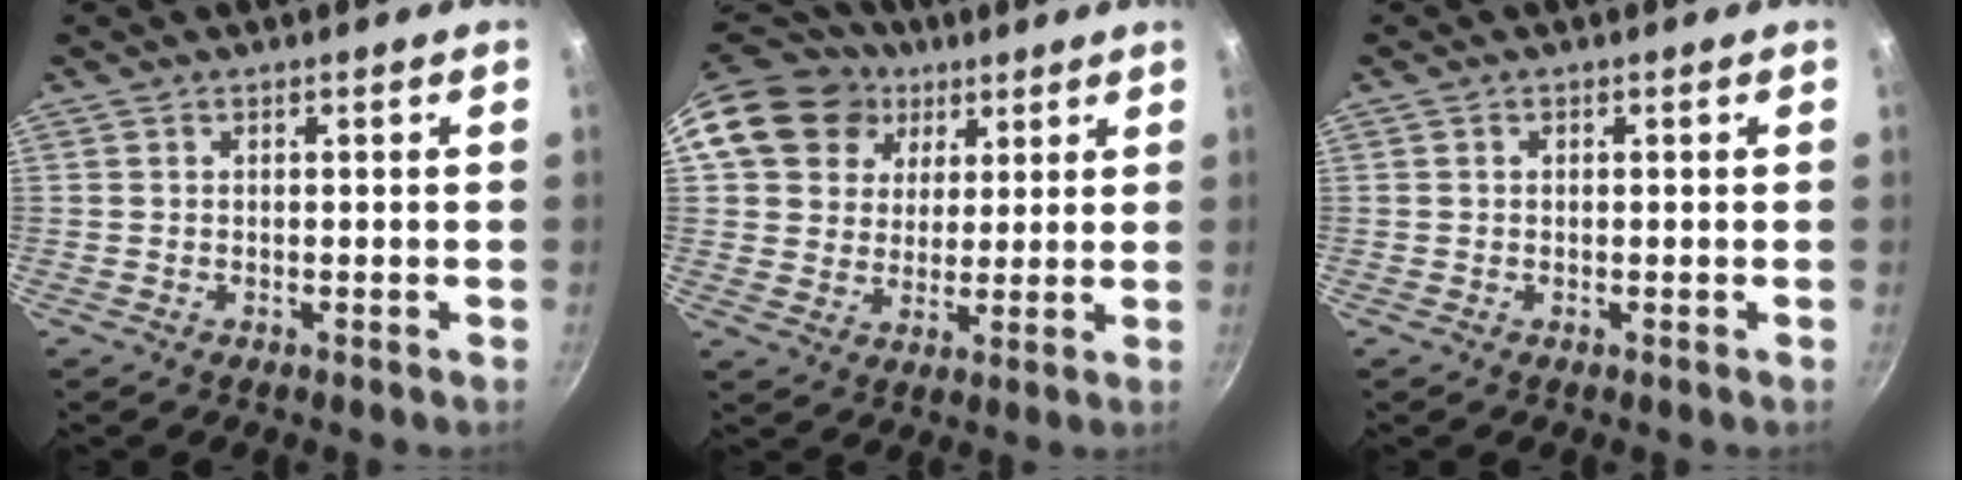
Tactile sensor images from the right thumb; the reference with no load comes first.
{"total": 15.4, "force": [6.6, 12.8, 5.2], "torque": [-0.076, 0.007, 0.113]}
{"total": 0.6, "force": [0.1, 0.5, 0.2], "torque": [-0.003, 0.004, 0.001]}